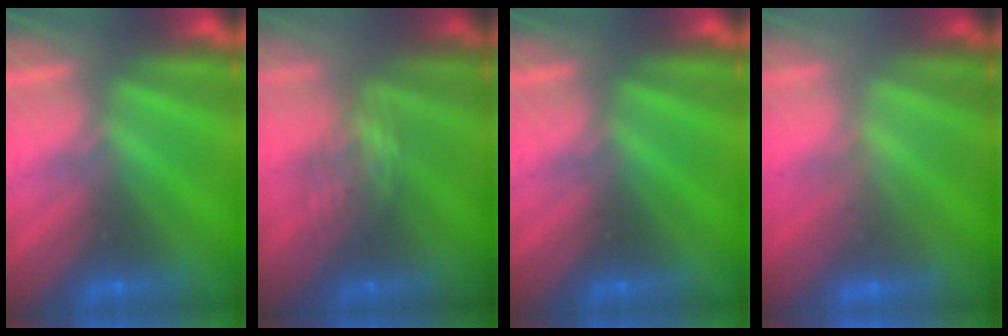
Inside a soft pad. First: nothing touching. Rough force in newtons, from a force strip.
{"total": 7.2}
{"total": 0.0}
{"total": 2.3}